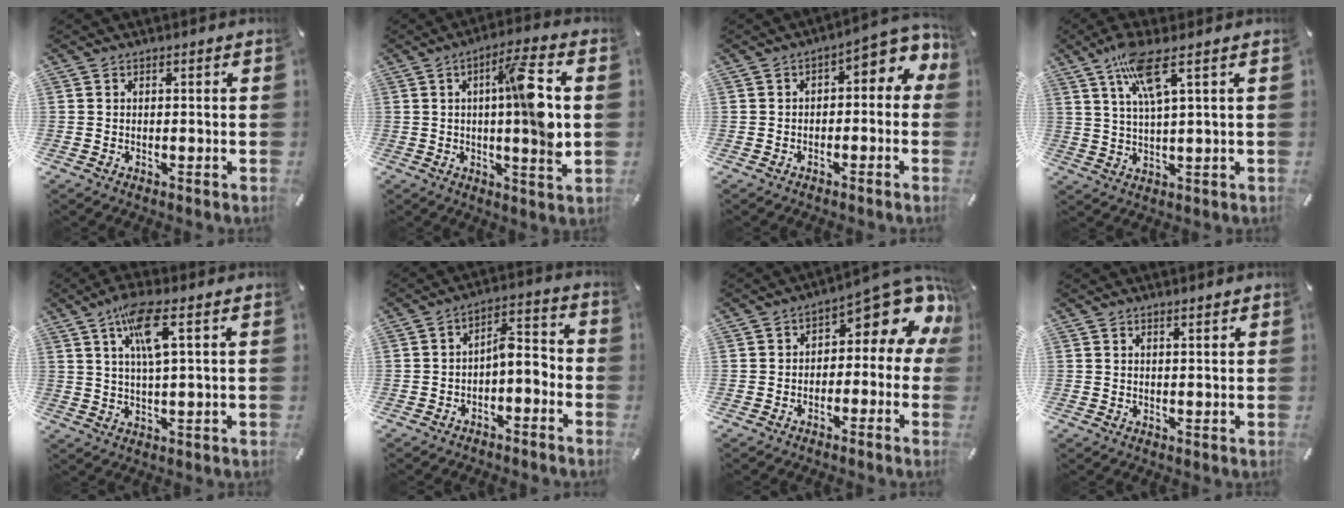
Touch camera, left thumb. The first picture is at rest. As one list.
[{"total": 13.2, "force": [2.1, 1.3, 12.9], "torque": [-0.202, -0.008, 0.026]}, {"total": 5.1, "force": [0.3, 2.9, 4.2], "torque": [-0.059, -0.010, -0.004]}, {"total": 9.1, "force": [4.5, 1.3, 7.8], "torque": [-0.153, 0.002, 0.077]}, {"total": 9.4, "force": [3.9, 1.7, 8.4], "torque": [-0.162, 0.003, 0.062]}, {"total": 6.3, "force": [-2.2, 3.6, 4.8], "torque": [-0.068, 0.016, -0.045]}, {"total": 10.0, "force": [5.0, 4.5, 7.4], "torque": [-0.093, -0.049, 0.082]}, {"total": 1.2, "force": [1.1, -0.1, 0.4], "torque": [-0.008, -0.004, 0.022]}]